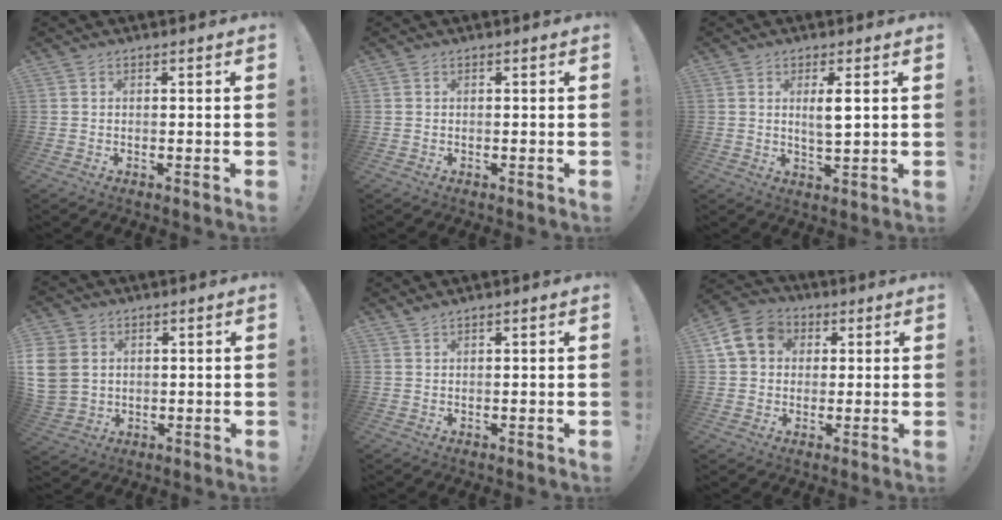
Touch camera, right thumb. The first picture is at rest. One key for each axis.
{"total": 0.0}
{"total": 4.7, "fx": 1.4, "fy": 1.0, "fz": 4.4, "tx": -0.072, "ty": -0.009, "tz": 0.019}
{"total": 9.1, "fx": 1.9, "fy": 7.7, "fz": 4.5, "tx": -0.107, "ty": -0.004, "tz": 0.044}
{"total": 1.2, "fx": 1.0, "fy": -0.2, "fz": 0.6, "tx": -0.012, "ty": -0.003, "tz": 0.017}
{"total": 12.0, "fx": 3.3, "fy": 10.1, "fz": 5.7, "tx": -0.086, "ty": 0.002, "tz": 0.069}